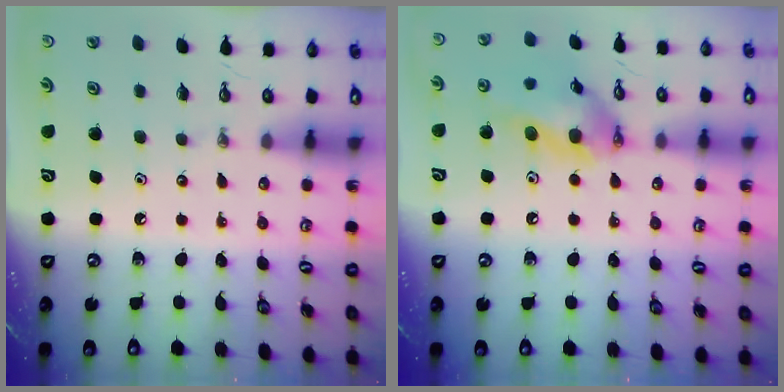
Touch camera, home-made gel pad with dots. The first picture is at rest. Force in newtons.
{"total": 14.1, "press": 13.6, "slide": 3.8}